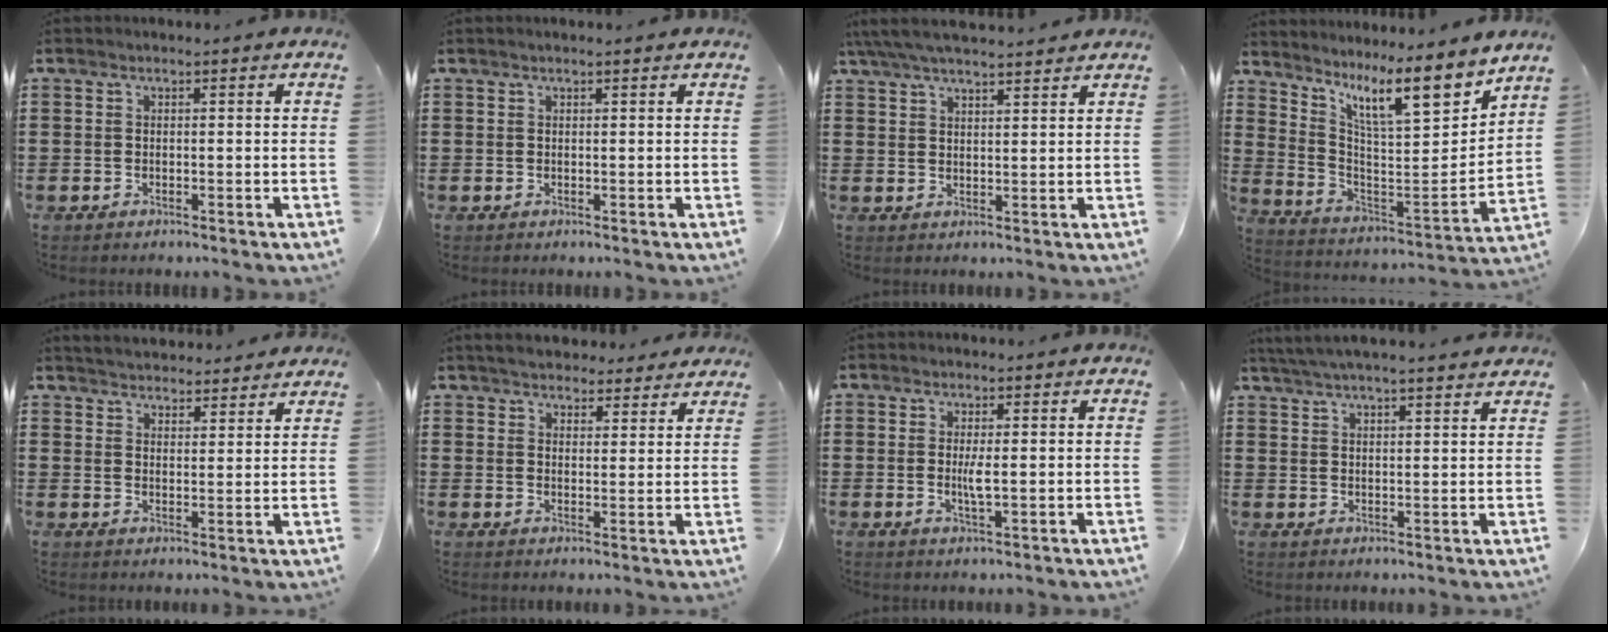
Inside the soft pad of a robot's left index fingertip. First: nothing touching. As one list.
[{"total": 0.5, "force": [0.4, 0.0, 0.4], "torque": [-0.007, 0.000, 0.007]}, {"total": 5.0, "force": [4.4, 0.4, 2.2], "torque": [-0.054, -0.011, 0.081]}, {"total": 12.1, "force": [8.1, 2.3, 8.7], "torque": [-0.168, -0.046, 0.130]}, {"total": 3.5, "force": [3.5, 0.1, -0.2], "torque": [-0.010, -0.016, 0.062]}, {"total": 3.9, "force": [3.8, 0.7, 0.5], "torque": [-0.023, -0.011, 0.069]}, {"total": 2.7, "force": [0.2, 0.2, 2.6], "torque": [-0.057, -0.008, 0.000]}, {"total": 3.9, "force": [3.7, -0.5, 1.1], "torque": [-0.033, -0.013, 0.065]}]